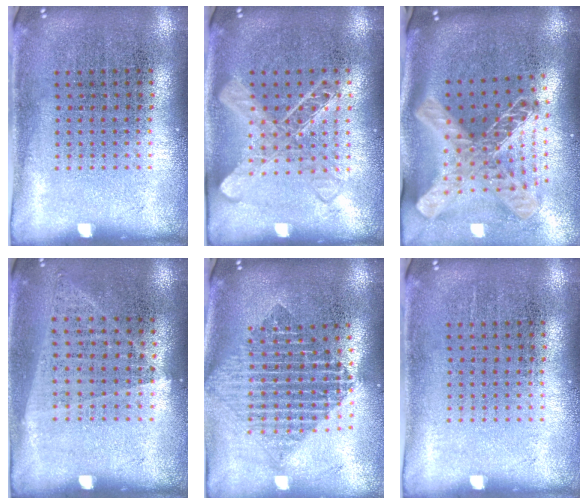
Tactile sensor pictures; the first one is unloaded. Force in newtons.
{"total": 1.6, "press": 1.6, "slide": 0.4}
{"total": 2.9, "press": 2.0, "slide": 2.1}
{"total": 1.0, "press": 0.9, "slide": 0.5}
{"total": 1.9, "press": 1.6, "slide": 1.1}
{"total": 0.0}